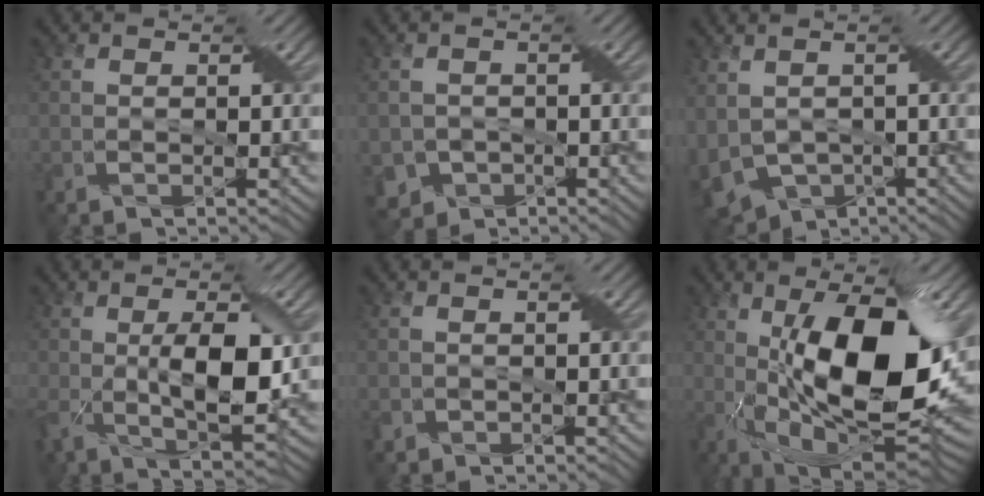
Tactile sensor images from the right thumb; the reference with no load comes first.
{"total": 3.8, "force": [-1.6, 3.3, 1.0], "torque": [-0.030, -0.006, -0.031]}
{"total": 7.4, "force": [-1.7, 4.7, 5.4], "torque": [-0.146, -0.022, -0.031]}
{"total": 9.1, "force": [-0.1, 3.8, 8.2], "torque": [-0.158, -0.010, 0.005]}
{"total": 1.1, "force": [-0.6, 1.0, 0.2], "torque": [-0.008, -0.004, -0.012]}
{"total": 17.7, "force": [1.3, 7.6, 15.9], "torque": [-0.246, -0.003, 0.017]}